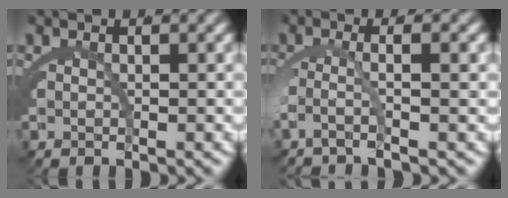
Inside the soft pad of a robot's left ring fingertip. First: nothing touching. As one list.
[{"total": 3.1, "force": [-1.0, 0.1, 2.9], "torque": [-0.065, -0.007, -0.012]}]